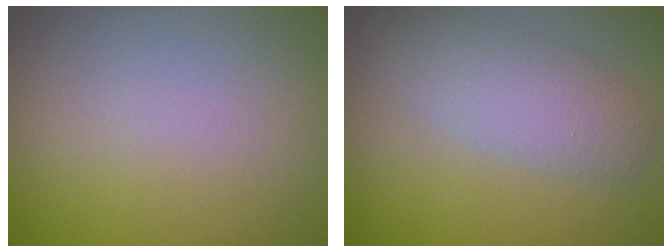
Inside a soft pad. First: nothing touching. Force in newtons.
{"total": 3.6, "press": 3.6, "slide": 0.4}